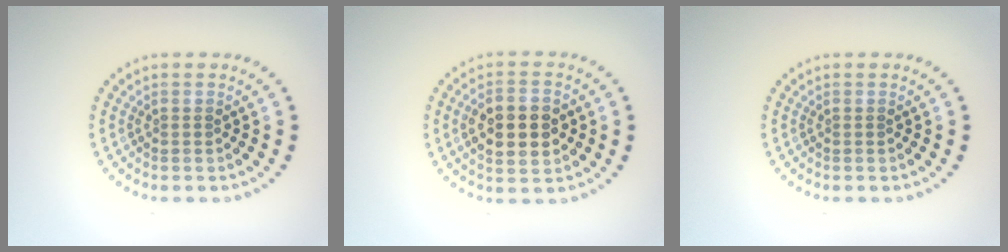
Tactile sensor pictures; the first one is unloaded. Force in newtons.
{"total": 5.1, "press": 5.1, "slide": 0.3}
{"total": 0.0}